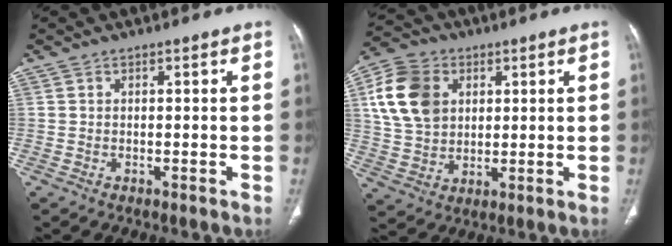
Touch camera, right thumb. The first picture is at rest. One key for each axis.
{"total": 13.6, "fx": 3.8, "fy": 10.4, "fz": 7.8, "tx": -0.132, "ty": 0.001, "tz": 0.070}